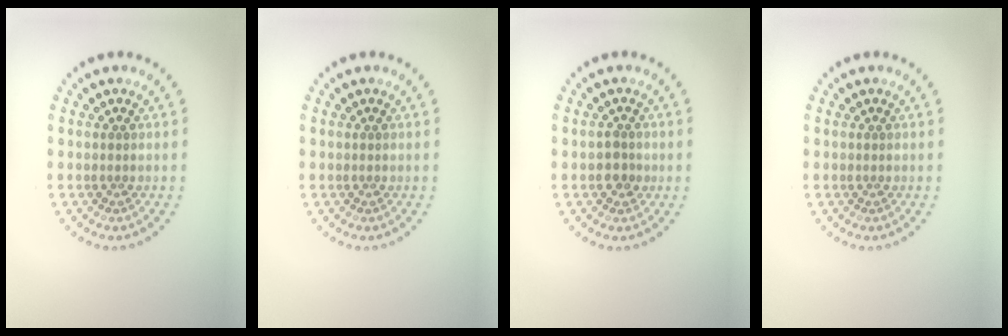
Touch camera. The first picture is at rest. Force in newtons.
{"total": 0.0}
{"total": 1.5, "press": 1.5, "slide": 0.3}
{"total": 0.0}